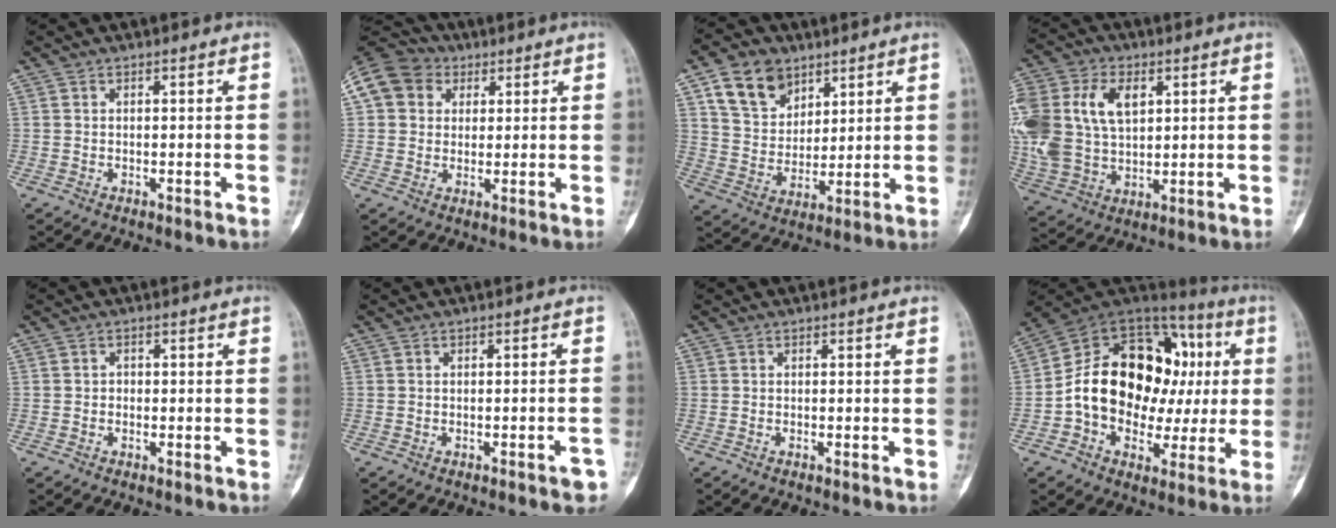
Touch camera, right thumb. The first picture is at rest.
{"total": 11.4, "force": [3.6, 9.8, 4.7], "torque": [-0.079, 0.020, 0.056]}
{"total": 11.6, "force": [6.5, 8.2, 5.1], "torque": [-0.067, -0.026, 0.125]}
{"total": 23.3, "force": [5.6, 16.0, 15.9], "torque": [-0.379, 0.025, 0.117]}
{"total": 0.9, "force": [-0.2, 0.8, 0.3], "torque": [0.007, 0.004, -0.006]}
{"total": 2.5, "force": [-1.5, 0.7, 2.0], "torque": [-0.023, 0.012, -0.017]}
{"total": 0.0}
{"total": 25.2, "force": [1.2, 17.4, 18.3], "torque": [-0.253, 0.051, 0.025]}